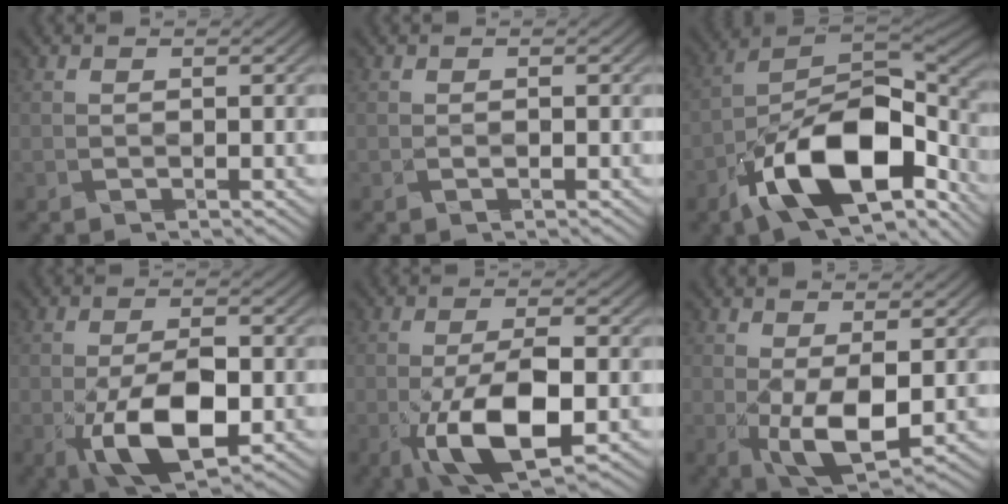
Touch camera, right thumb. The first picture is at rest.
{"total": 0.0}
{"total": 16.7, "force": [-9.6, 7.4, 11.4], "torque": [-0.189, -0.027, -0.176]}
{"total": 9.2, "force": [-3.0, 4.1, 7.7], "torque": [-0.141, -0.010, -0.047]}
{"total": 9.7, "force": [-3.3, 3.5, 8.4], "torque": [-0.153, -0.010, -0.054]}
{"total": 6.4, "force": [-0.4, 2.6, 5.9], "torque": [-0.117, -0.007, 0.001]}